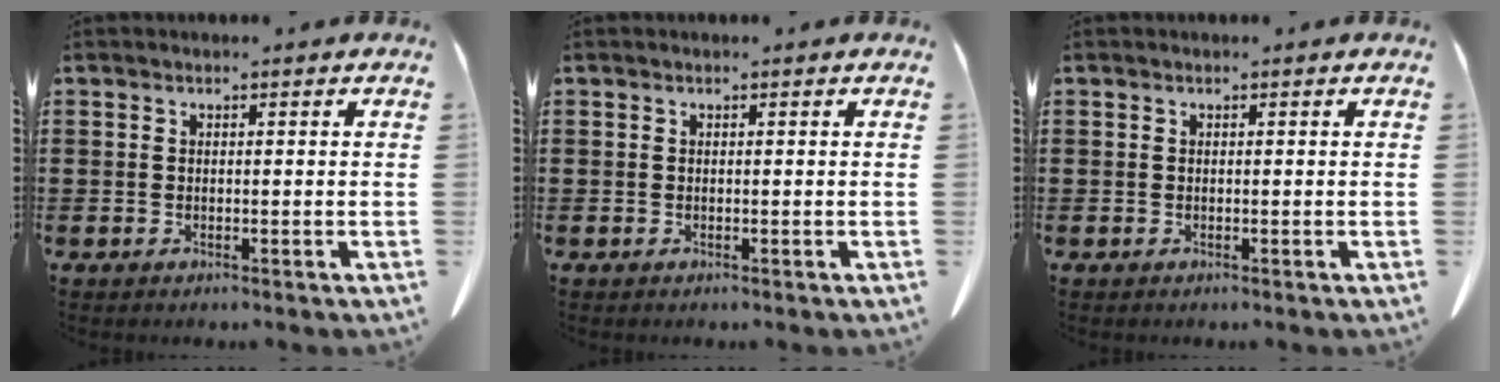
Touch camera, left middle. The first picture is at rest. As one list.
[{"total": 0.0}, {"total": 0.0}]